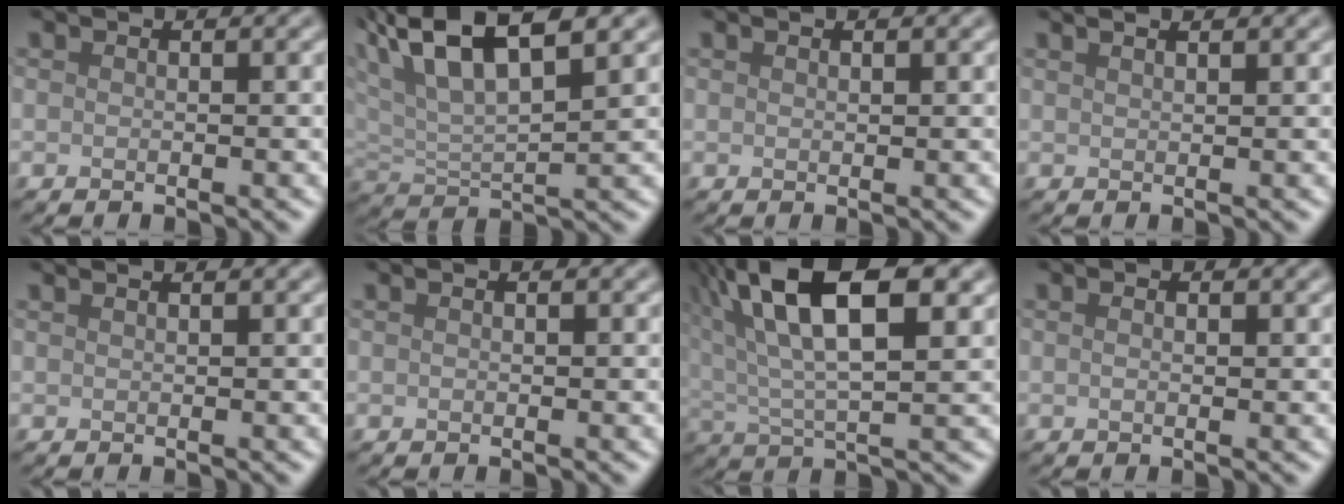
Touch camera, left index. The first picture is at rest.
{"total": 7.4, "force": [4.4, 2.5, 5.4], "torque": [-0.098, 0.017, 0.073]}
{"total": 0.7, "force": [0.5, 0.1, 0.5], "torque": [-0.009, 0.002, 0.008]}
{"total": 3.3, "force": [2.2, 1.4, 1.9], "torque": [-0.008, 0.022, -0.004]}
{"total": 0.7, "force": [0.6, 0.1, 0.3], "torque": [-0.004, 0.000, 0.004]}
{"total": 0.9, "force": [0.3, 0.5, 0.7], "torque": [-0.008, -0.004, 0.003]}
{"total": 13.4, "force": [6.1, 5.1, 10.7], "torque": [-0.199, 0.024, 0.100]}
{"total": 1.8, "force": [0.8, 1.0, 1.4], "torque": [-0.014, 0.004, -0.009]}